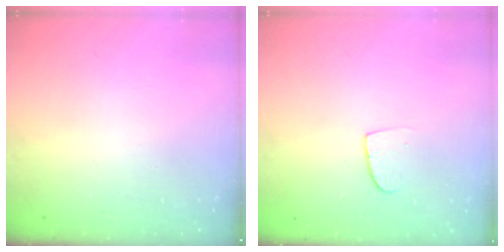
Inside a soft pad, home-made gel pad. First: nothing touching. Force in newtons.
{"total": 6.3, "press": 6.2, "slide": 0.6}